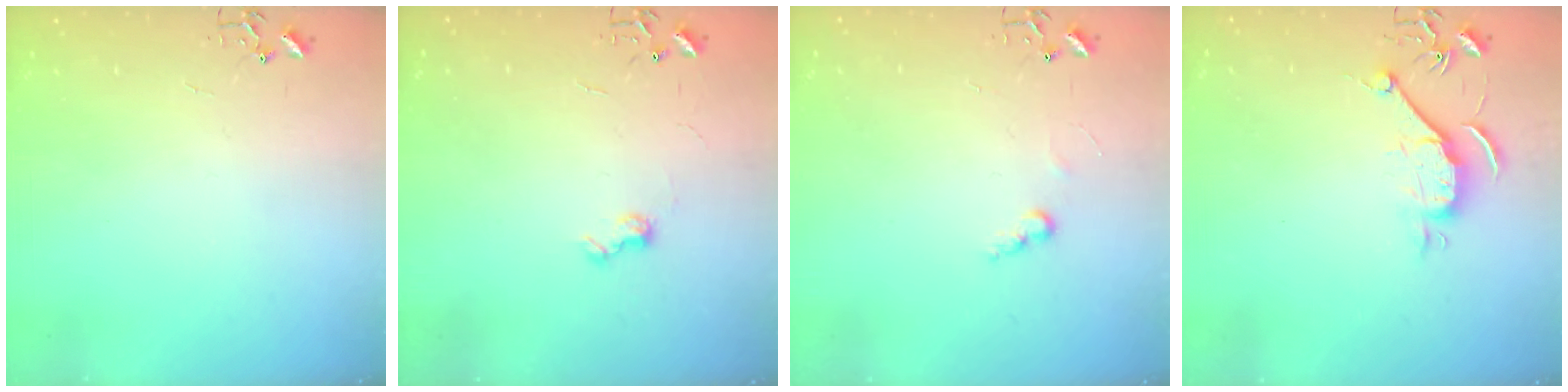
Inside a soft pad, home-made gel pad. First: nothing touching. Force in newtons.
{"total": 6.0, "press": 6.0, "slide": 0.7}
{"total": 6.1, "press": 6.1, "slide": 0.3}
{"total": 7.9, "press": 7.9, "slide": 0.9}